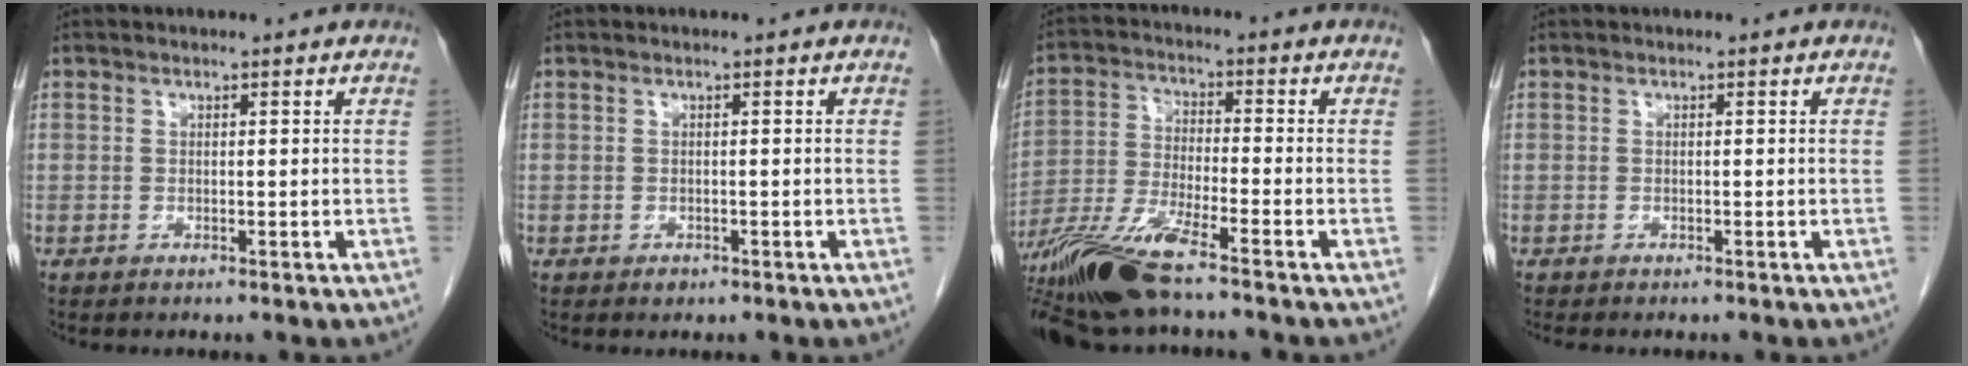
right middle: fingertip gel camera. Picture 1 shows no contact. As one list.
[{"total": 0.8, "force": [-0.5, 0.5, 0.3], "torque": [-0.004, 0.002, -0.006]}, {"total": 11.4, "force": [-8.5, 0.7, 7.5], "torque": [-0.152, -0.025, -0.159]}, {"total": 1.7, "force": [-1.5, 0.5, 0.7], "torque": [-0.012, -0.004, -0.016]}]